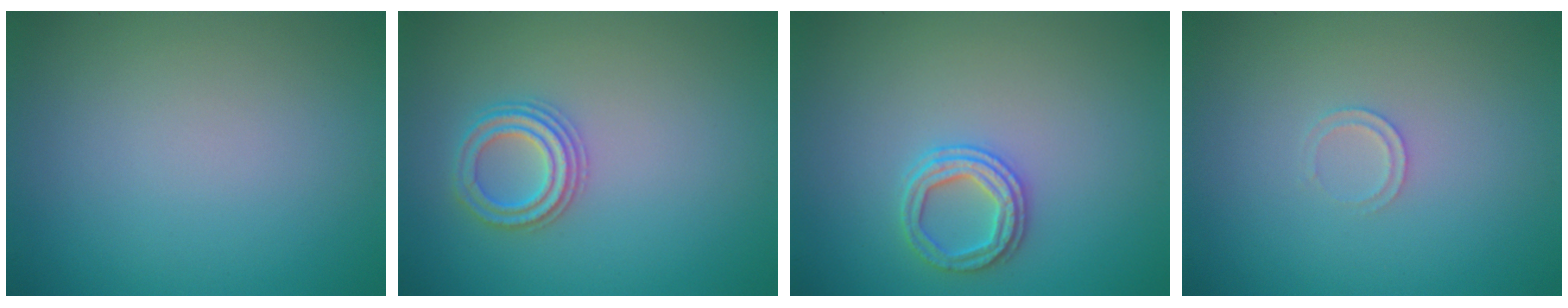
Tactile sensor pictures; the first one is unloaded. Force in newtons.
{"total": 2.5, "press": 2.4, "slide": 0.4}
{"total": 2.4, "press": 2.4, "slide": 0.4}
{"total": 0.9, "press": 0.9, "slide": 0.1}